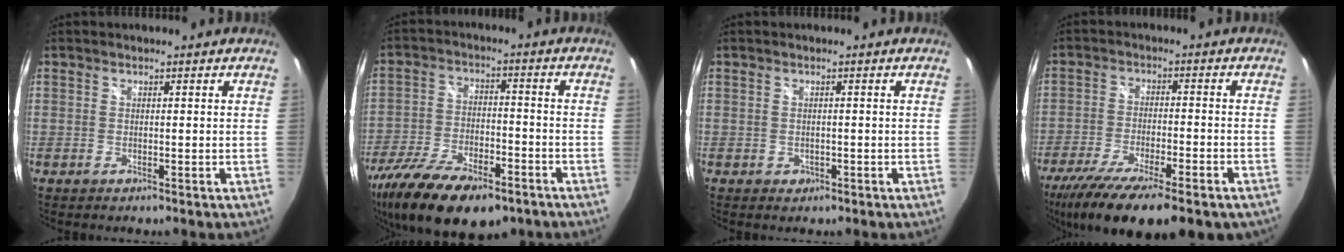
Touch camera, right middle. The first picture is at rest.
{"total": 22.2, "force": [-15.2, 9.1, 13.4], "torque": [-0.283, -0.050, -0.252]}
{"total": 1.3, "force": [-0.5, 1.2, 0.4], "torque": [-0.007, -0.002, -0.005]}
{"total": 19.6, "force": [-14.1, 5.3, 12.6], "torque": [-0.241, -0.065, -0.221]}